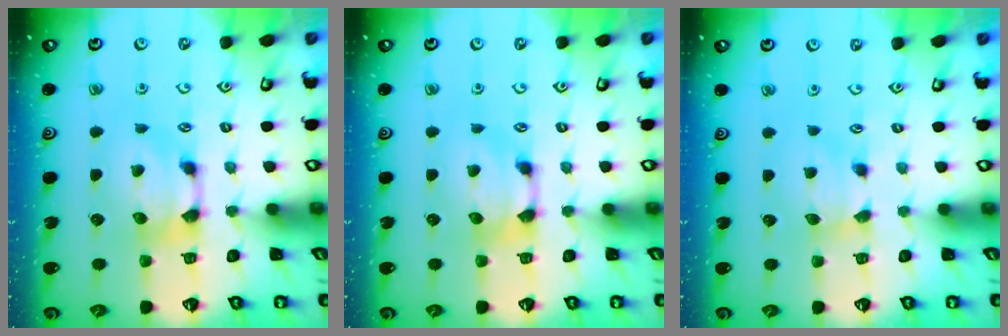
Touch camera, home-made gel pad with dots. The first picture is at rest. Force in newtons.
{"total": 0.0}
{"total": 1.8, "press": 1.7, "slide": 0.6}